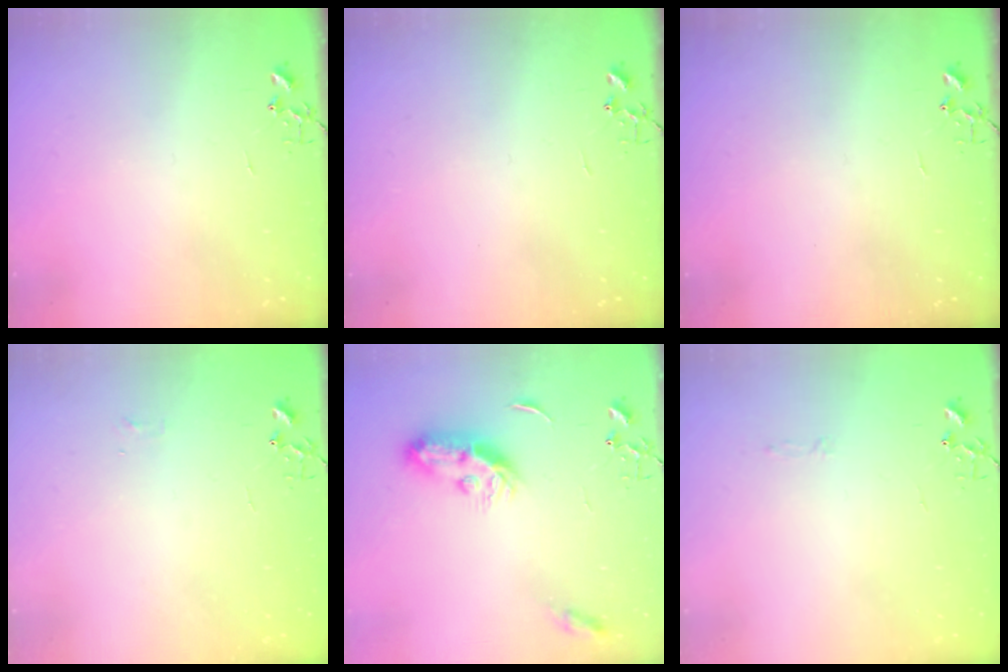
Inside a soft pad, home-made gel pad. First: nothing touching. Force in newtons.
{"total": 0.0}
{"total": 0.0}
{"total": 3.8, "press": 3.8, "slide": 0.6}
{"total": 10.4, "press": 10.4, "slide": 0.1}
{"total": 2.8, "press": 2.8, "slide": 0.4}